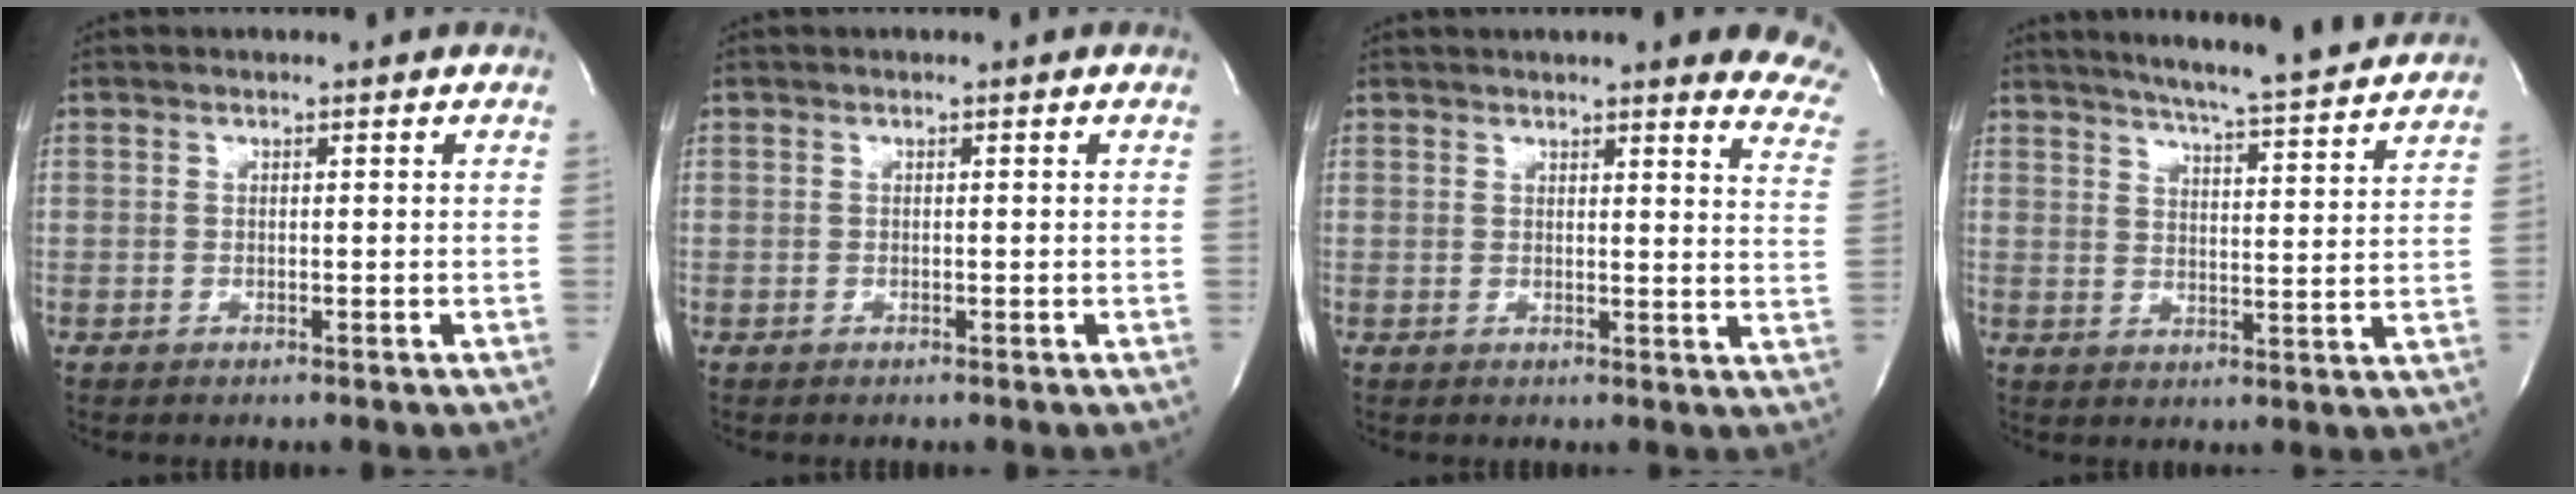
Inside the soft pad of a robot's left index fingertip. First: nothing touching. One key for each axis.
{"total": 0.0}
{"total": 15.6, "fx": 13.4, "fy": 2.7, "fz": 7.5, "tx": -0.072, "ty": -0.031, "tz": 0.130}
{"total": 16.1, "fx": 14.8, "fy": -0.3, "fz": 6.3, "tx": -0.107, "ty": -0.023, "tz": 0.192}